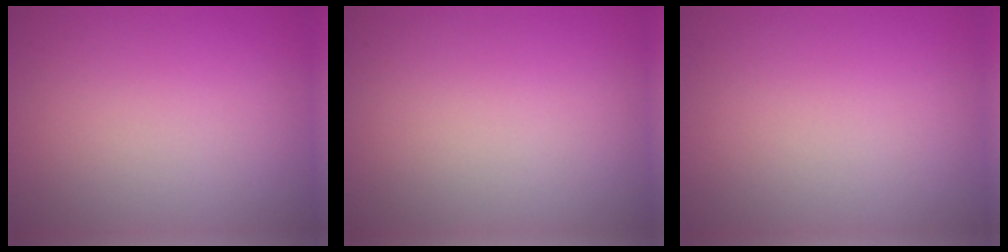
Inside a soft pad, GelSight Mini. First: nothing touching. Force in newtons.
{"total": 0.0}
{"total": 0.0}